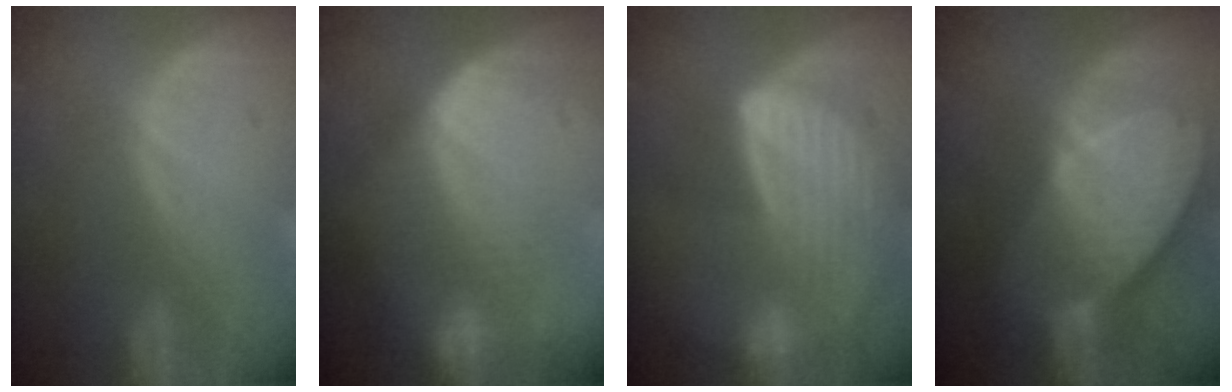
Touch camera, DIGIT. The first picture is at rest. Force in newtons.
{"total": 6.7, "press": 6.6, "slide": 1.4}
{"total": 8.6, "press": 7.7, "slide": 3.8}
{"total": 10.2, "press": 8.8, "slide": 5.2}